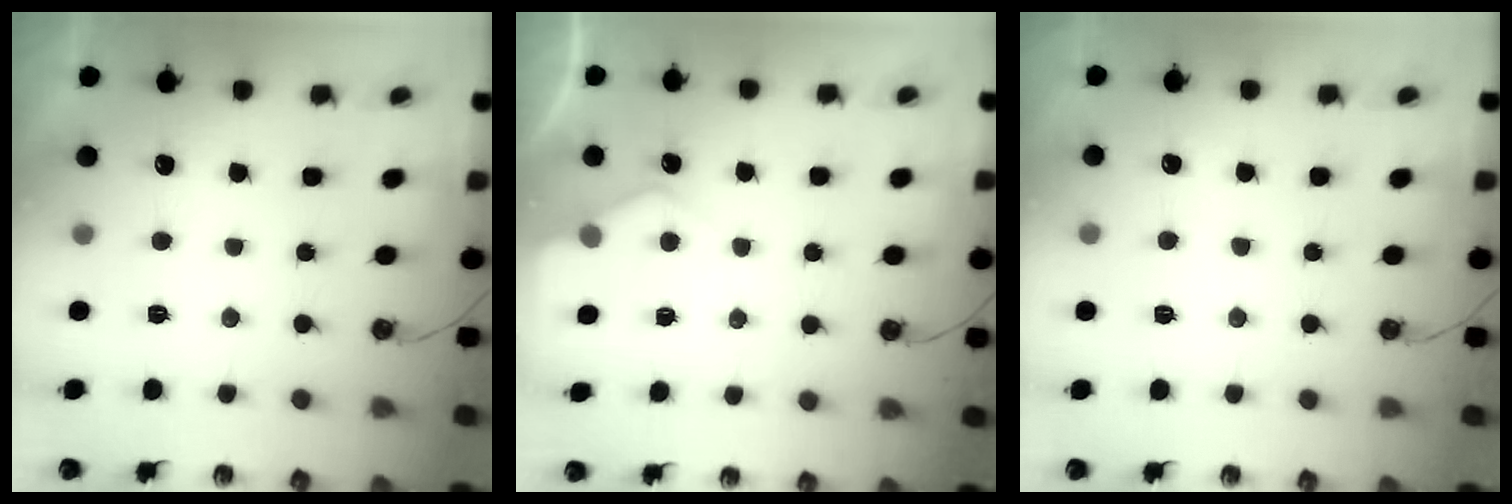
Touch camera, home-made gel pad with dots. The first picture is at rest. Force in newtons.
{"total": 4.4, "press": 4.3, "slide": 0.6}
{"total": 5.2, "press": 5.2, "slide": 0.7}